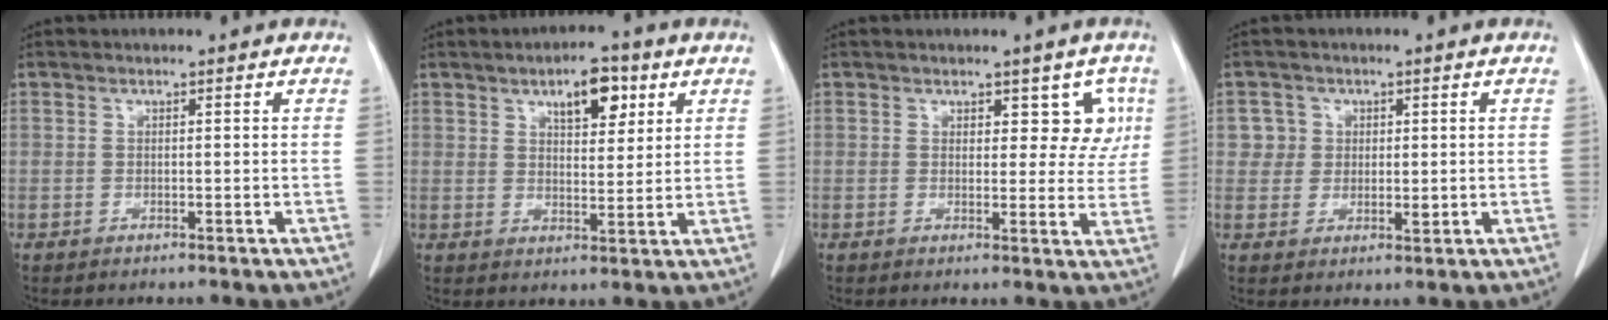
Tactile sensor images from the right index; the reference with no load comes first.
{"total": 7.5, "force": [3.8, 3.5, 5.4], "torque": [-0.074, 0.010, 0.056]}
{"total": 5.5, "force": [2.5, 3.2, 3.7], "torque": [-0.014, 0.008, 0.027]}
{"total": 4.1, "force": [1.3, 3.9, 0.1], "torque": [0.017, 0.002, 0.019]}